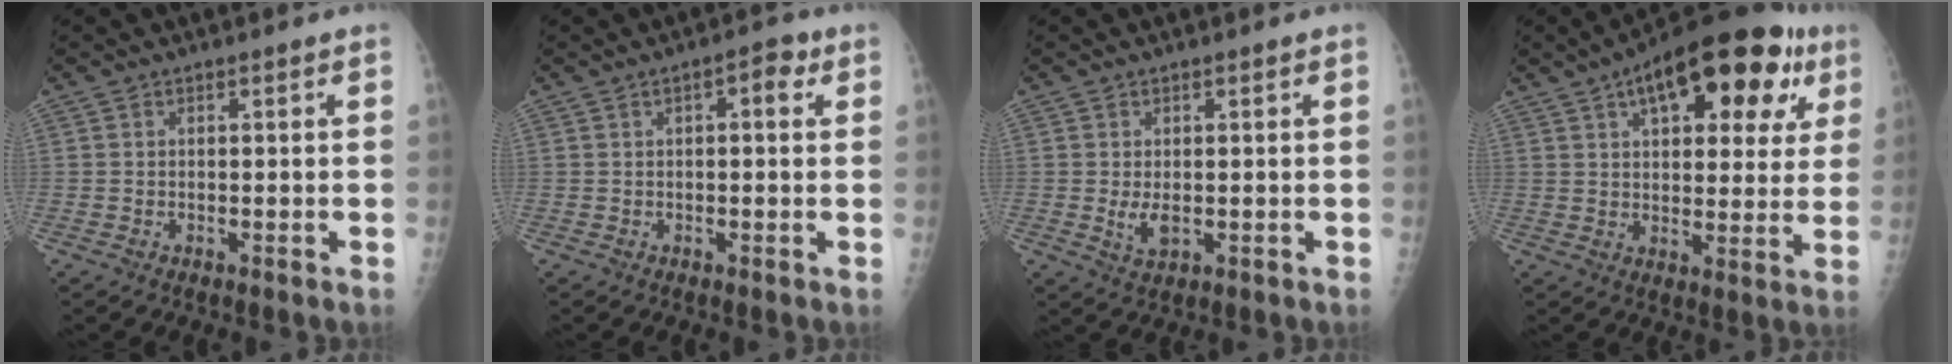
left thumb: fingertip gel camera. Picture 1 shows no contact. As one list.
[{"total": 3.8, "force": [1.4, 1.8, 3.1], "torque": [-0.030, 0.005, 0.012]}, {"total": 3.4, "force": [-0.3, 2.1, 2.7], "torque": [-0.047, -0.008, 0.001]}, {"total": 23.4, "force": [10.8, 10.9, 17.7], "torque": [-0.222, 0.010, 0.150]}]